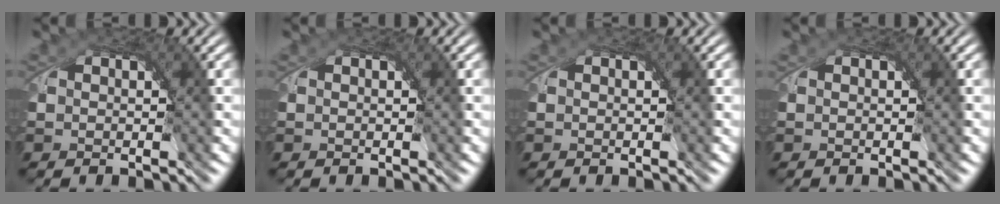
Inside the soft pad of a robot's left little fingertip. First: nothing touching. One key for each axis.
{"total": 0.0}
{"total": 0.0}
{"total": 0.0}